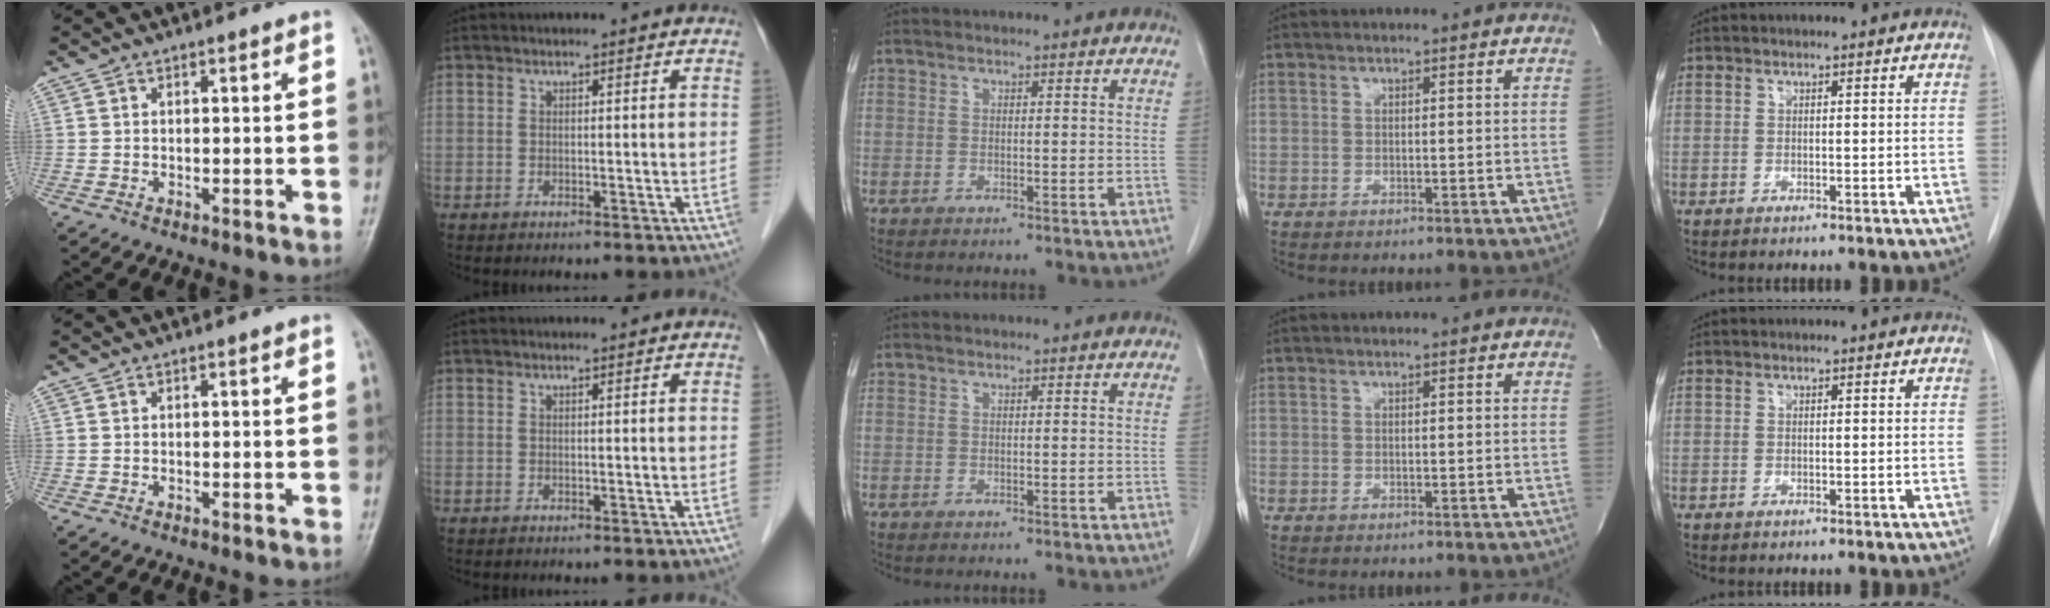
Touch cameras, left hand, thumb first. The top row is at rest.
{}